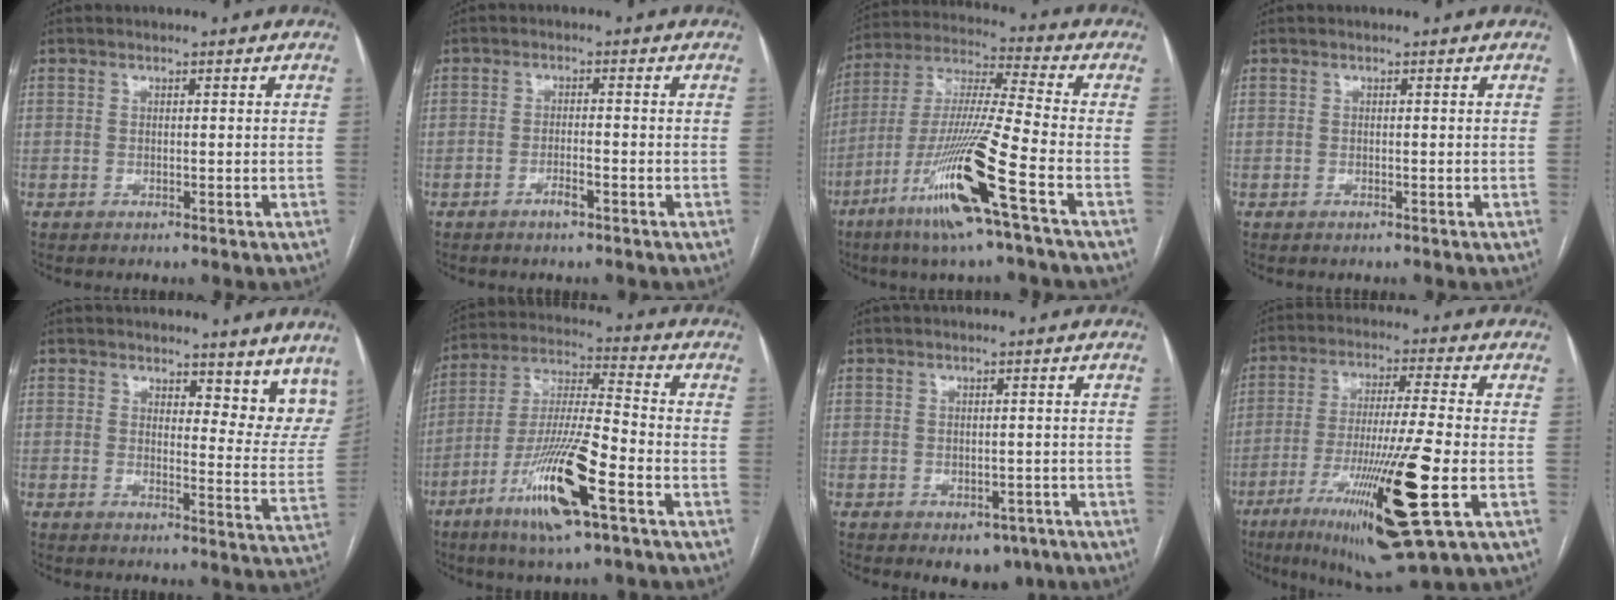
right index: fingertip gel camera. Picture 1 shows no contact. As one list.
[{"total": 2.2, "force": [-1.3, 0.3, 1.8], "torque": [-0.031, 0.000, -0.023]}, {"total": 16.8, "force": [-7.9, -1.0, 14.8], "torque": [-0.307, -0.029, -0.152]}, {"total": 0.0}, {"total": 10.7, "force": [9.3, 3.9, 3.4], "torque": [-0.001, -0.029, 0.088]}, {"total": 15.8, "force": [-7.5, 1.5, 13.8], "torque": [-0.274, -0.019, -0.135]}, {"total": 3.9, "force": [-2.3, 2.8, 1.5], "torque": [-0.003, 0.005, -0.021]}, {"total": 18.6, "force": [-7.0, 0.2, 17.3], "torque": [-0.313, -0.041, -0.117]}]